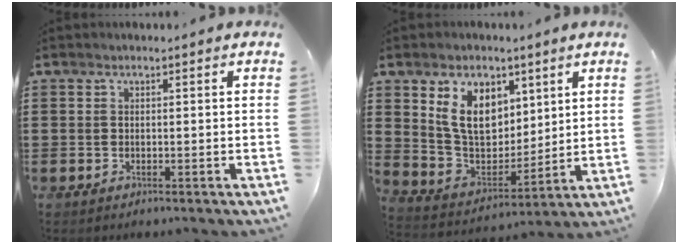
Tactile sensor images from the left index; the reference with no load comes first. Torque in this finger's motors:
{"motor_torque": [2.14, 0.00, 1.05, 0.17]}